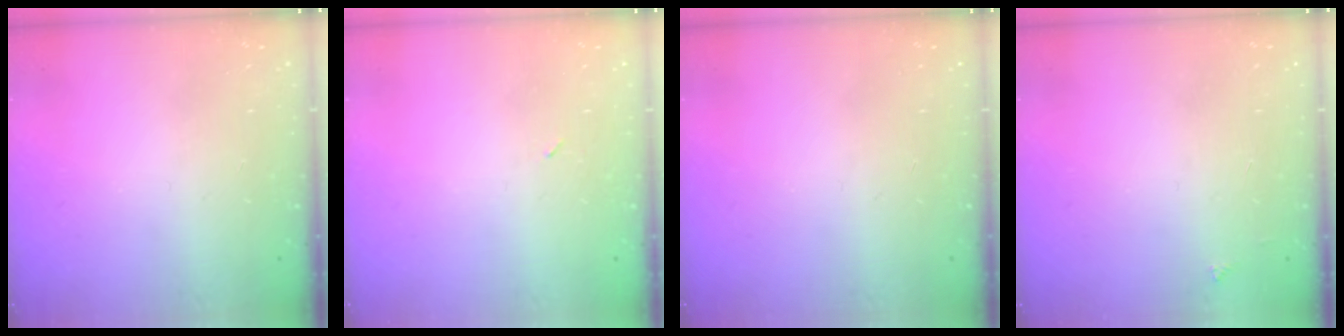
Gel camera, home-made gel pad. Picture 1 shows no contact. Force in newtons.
{"total": 2.1, "press": 1.9, "slide": 1.0}
{"total": 0.0}
{"total": 2.0, "press": 2.0, "slide": 0.3}